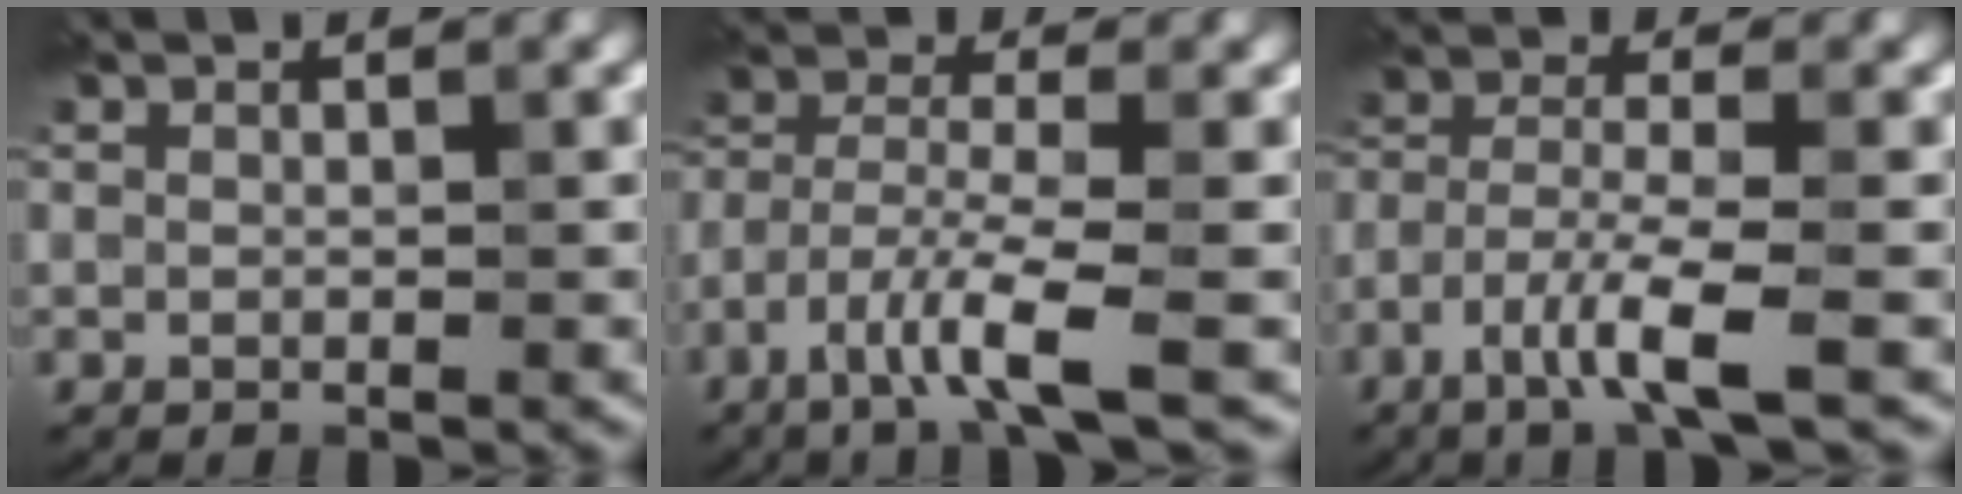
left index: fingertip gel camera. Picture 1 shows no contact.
{"total": 4.9, "force": [-2.8, 0.9, 3.9], "torque": [-0.079, -0.004, -0.065]}
{"total": 4.4, "force": [-2.4, 0.7, 3.6], "torque": [-0.070, -0.001, -0.055]}